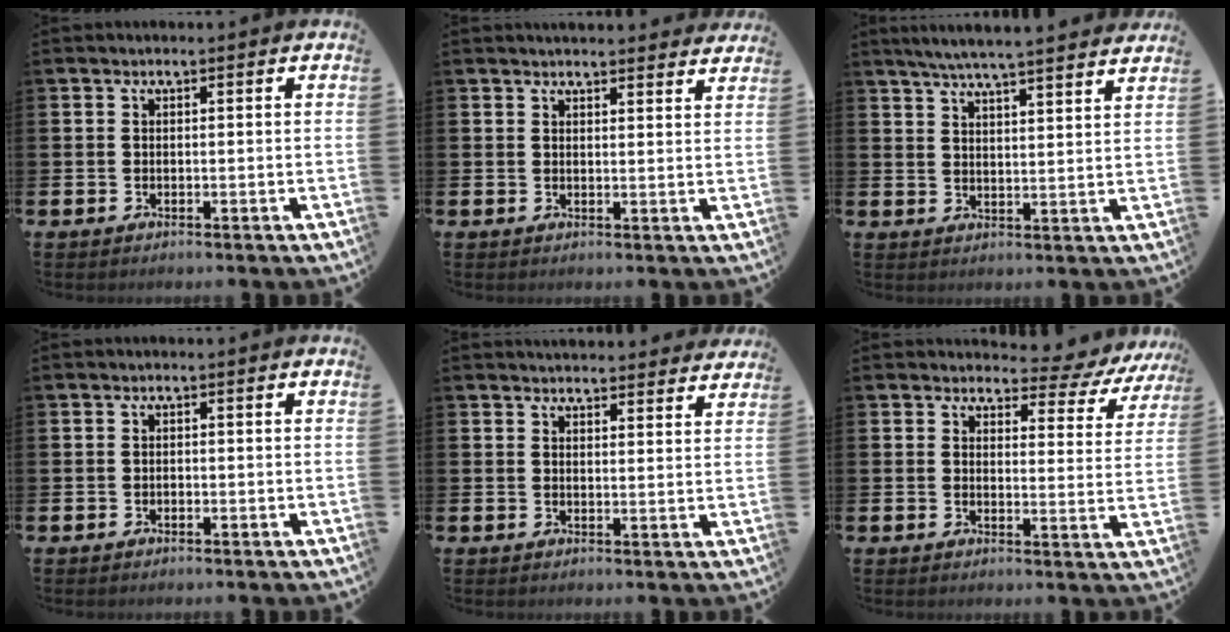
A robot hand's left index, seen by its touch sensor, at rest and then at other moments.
{"total": 2.8, "force": [2.8, 0.2, 0.0], "torque": [-0.004, -0.015, 0.052]}
{"total": 5.9, "force": [5.6, -0.4, 1.7], "torque": [-0.048, -0.029, 0.098]}
{"total": 0.5, "force": [-0.3, 0.4, 0.1], "torque": [-0.004, 0.001, -0.008]}
{"total": 3.6, "force": [3.5, 0.4, 0.0], "torque": [0.002, -0.023, 0.063]}
{"total": 3.9, "force": [3.5, 1.5, 0.8], "torque": [-0.015, -0.032, 0.051]}